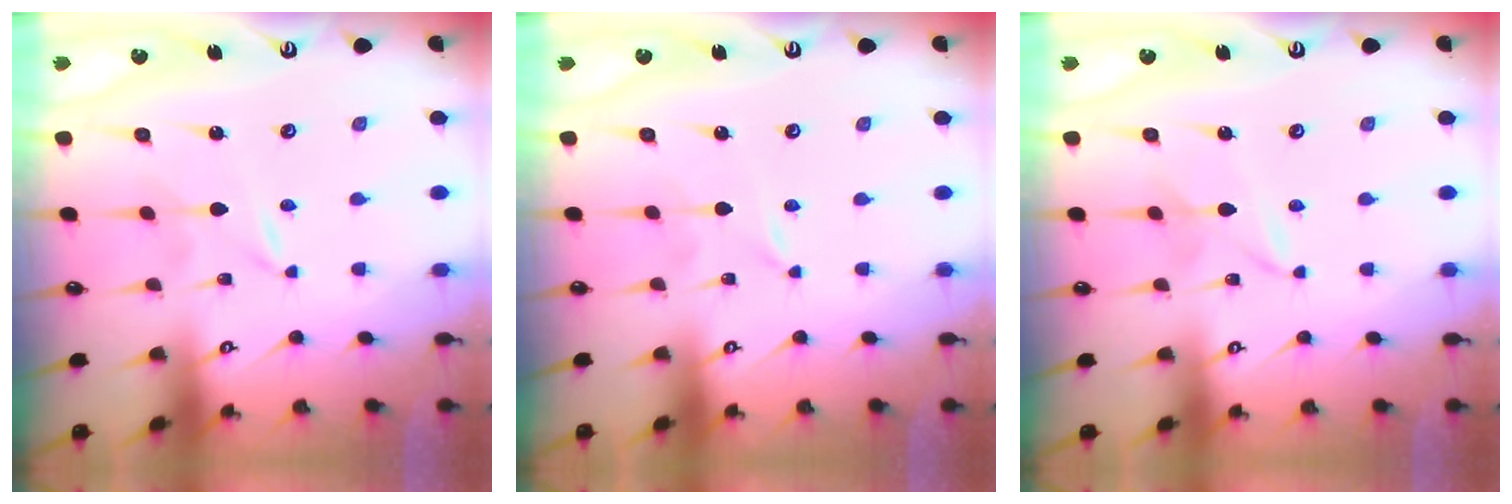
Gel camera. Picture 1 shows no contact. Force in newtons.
{"total": 0.0}
{"total": 2.4, "press": 2.3, "slide": 0.3}